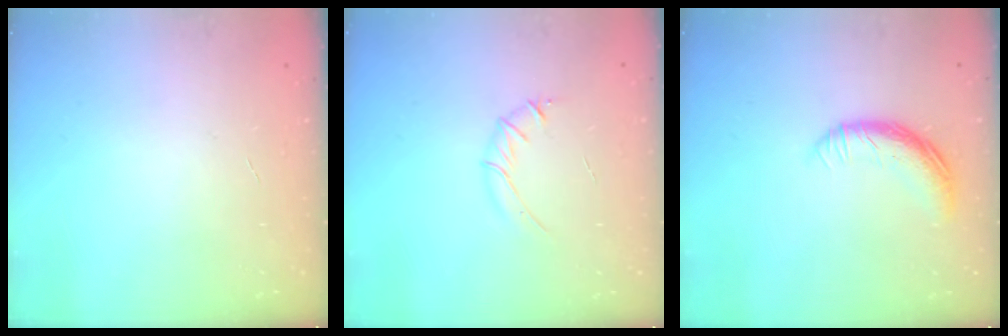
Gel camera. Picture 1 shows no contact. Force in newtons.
{"total": 3.7, "press": 3.5, "slide": 1.0}
{"total": 10.6, "press": 10.6, "slide": 0.4}